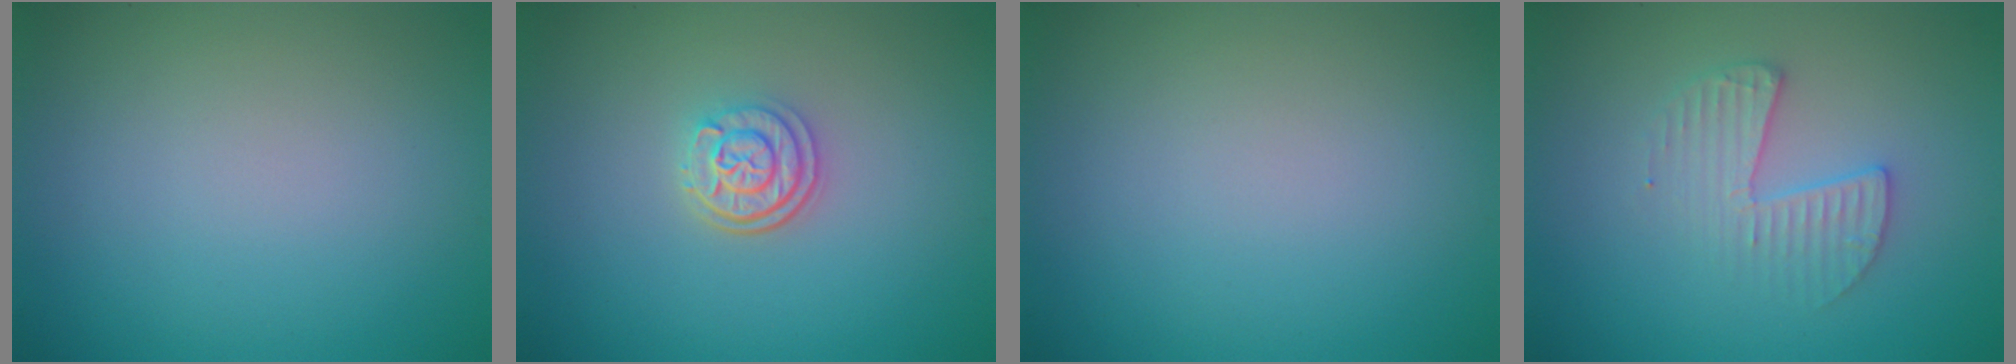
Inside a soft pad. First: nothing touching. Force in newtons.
{"total": 2.8, "press": 2.4, "slide": 1.4}
{"total": 0.0}
{"total": 2.7, "press": 2.7, "slide": 0.3}